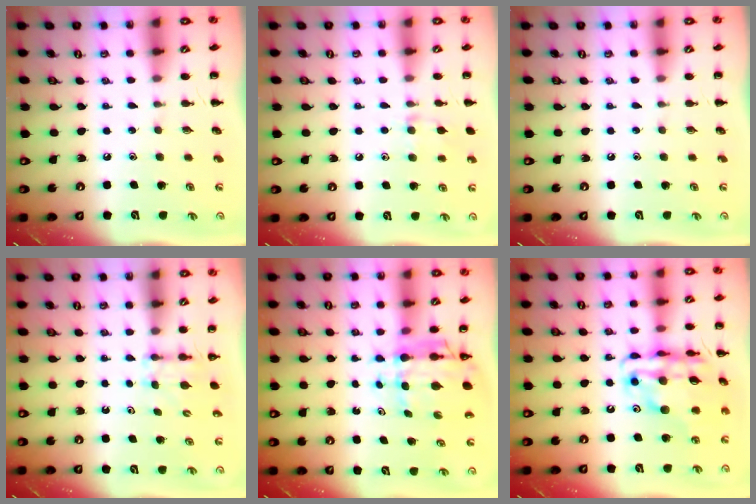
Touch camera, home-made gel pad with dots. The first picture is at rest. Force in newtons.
{"total": 6.9, "press": 6.5, "slide": 2.3}
{"total": 0.0}
{"total": 2.7, "press": 2.5, "slide": 1.1}
{"total": 6.9, "press": 6.6, "slide": 2.2}
{"total": 19.5, "press": 19.2, "slide": 3.6}